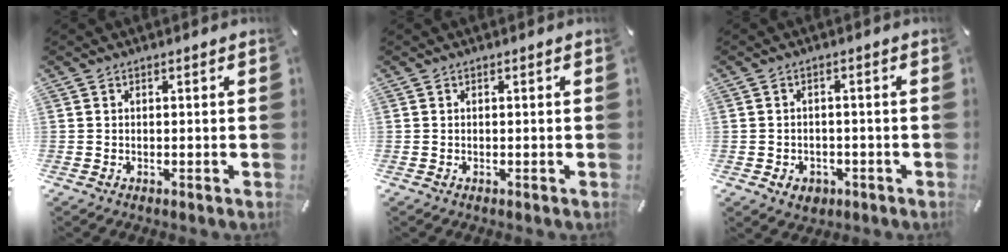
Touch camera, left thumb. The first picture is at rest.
{"total": 0.0}
{"total": 3.6, "force": [-1.4, 3.0, 1.3], "torque": [-0.020, 0.001, -0.029]}